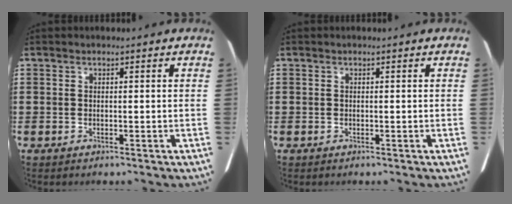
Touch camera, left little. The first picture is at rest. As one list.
[{"total": 0.0}]